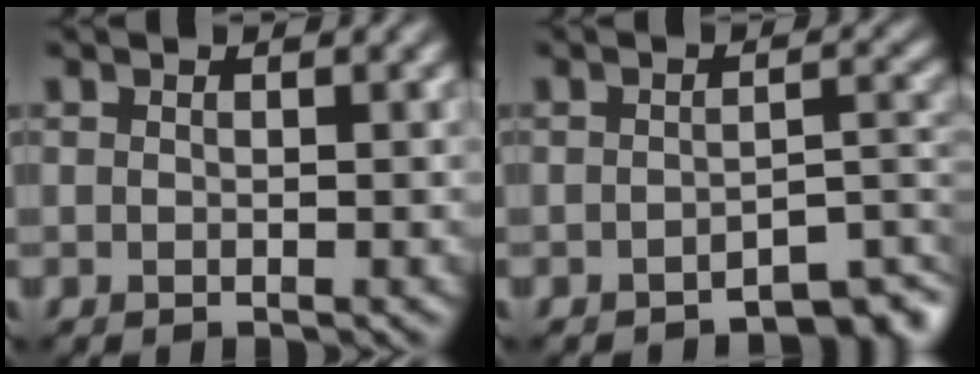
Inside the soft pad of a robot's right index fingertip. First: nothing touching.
{"total": 3.8, "force": [-3.1, 1.0, 2.0], "torque": [-0.019, 0.005, -0.040]}